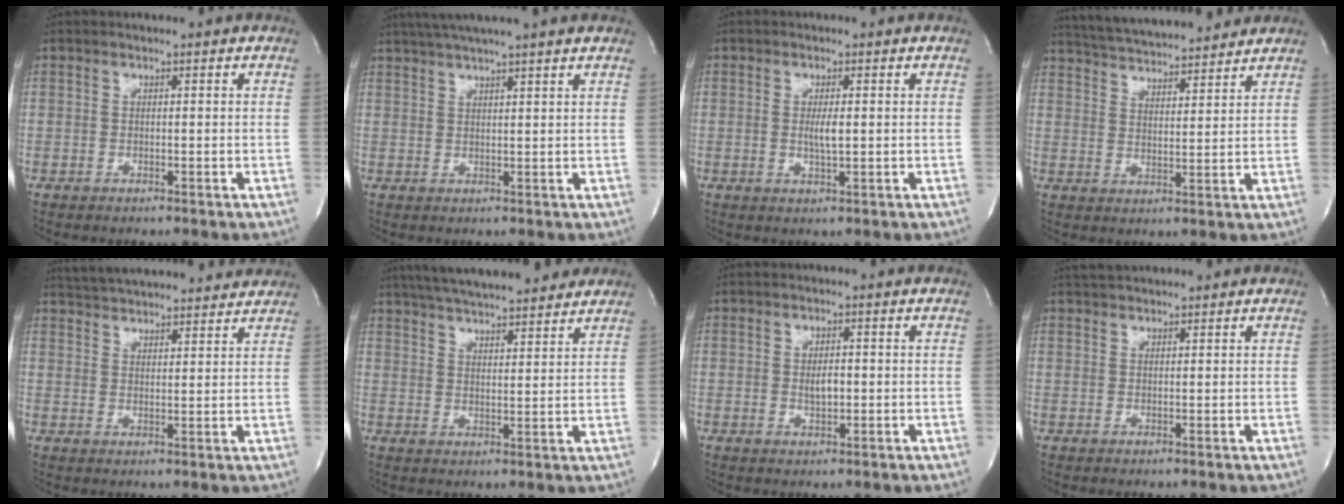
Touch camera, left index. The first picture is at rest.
{"total": 10.0, "force": [8.4, -0.5, 5.4], "torque": [-0.094, 0.035, 0.113]}
{"total": 2.4, "force": [0.1, 0.3, 2.4], "torque": [-0.049, -0.003, 0.003]}
{"total": 15.4, "force": [14.2, 2.0, 5.5], "torque": [-0.099, 0.027, 0.220]}
{"total": 16.8, "force": [15.8, 2.6, 5.0], "torque": [-0.087, 0.031, 0.224]}
{"total": 18.5, "force": [16.2, 2.9, 8.4], "torque": [-0.146, 0.034, 0.238]}
{"total": 2.3, "force": [0.0, 0.9, 2.1], "torque": [-0.039, -0.001, 0.002]}
{"total": 3.0, "force": [2.9, 0.5, 0.8], "torque": [-0.017, 0.024, 0.052]}